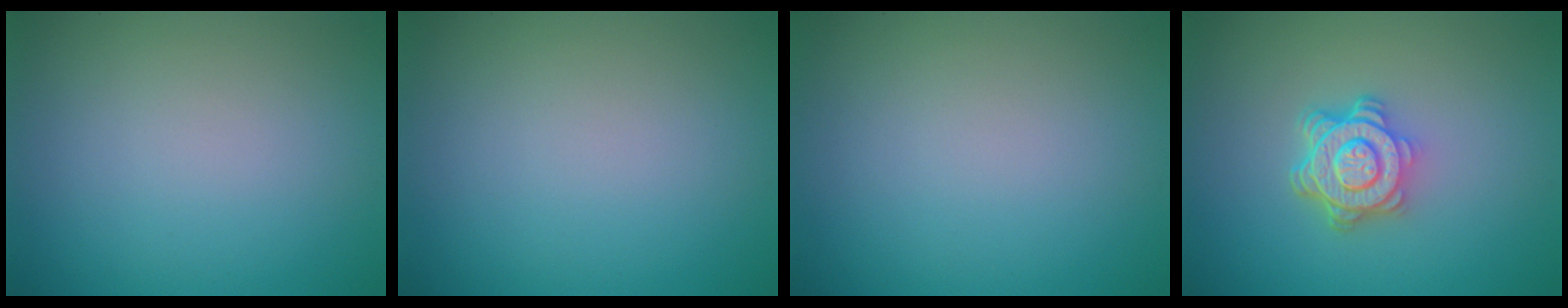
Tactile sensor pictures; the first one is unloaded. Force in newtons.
{"total": 0.0}
{"total": 0.0}
{"total": 4.8, "press": 3.7, "slide": 3.1}